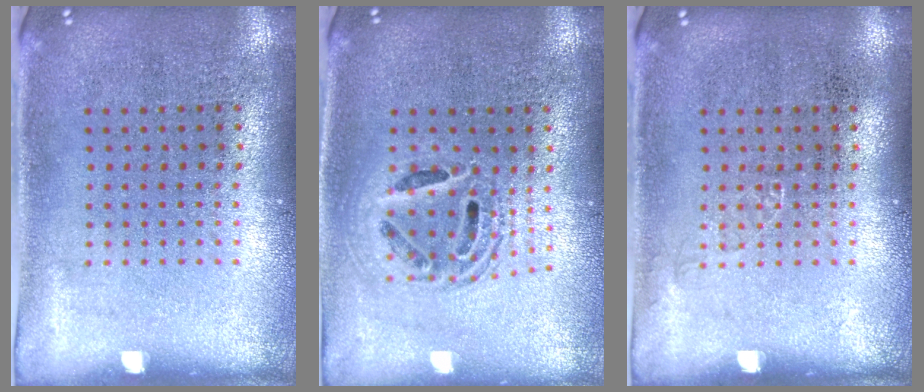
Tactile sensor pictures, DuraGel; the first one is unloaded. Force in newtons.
{"total": 1.6, "press": 1.4, "slide": 0.9}
{"total": 0.6, "press": 0.6, "slide": 0.1}